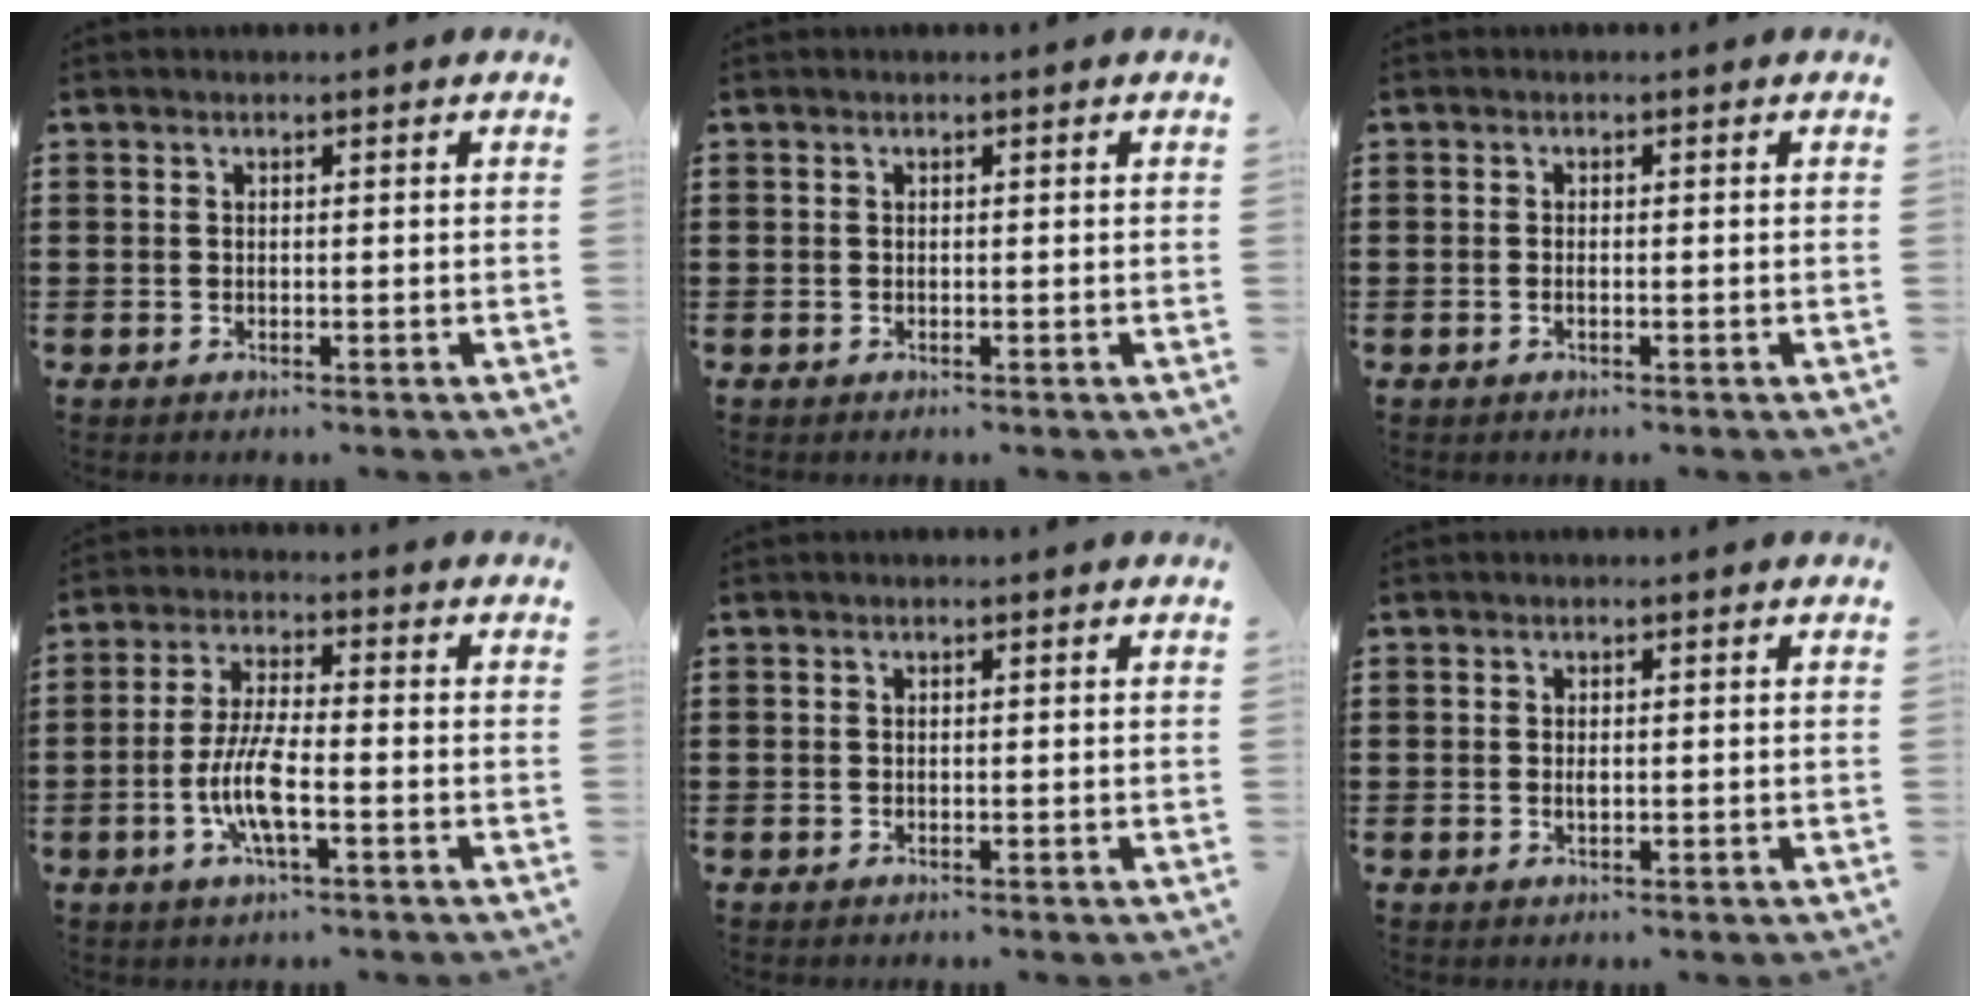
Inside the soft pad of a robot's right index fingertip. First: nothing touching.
{"total": 0.0}
{"total": 0.5, "force": [-0.2, -0.1, 0.5], "torque": [-0.010, -0.006, -0.001]}
{"total": 7.6, "force": [-2.3, 1.8, 7.0], "torque": [-0.158, -0.016, -0.048]}
{"total": 0.0}
{"total": 0.9, "force": [0.1, 0.3, 0.8], "torque": [-0.018, -0.003, 0.003]}